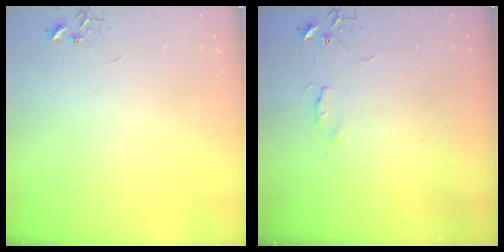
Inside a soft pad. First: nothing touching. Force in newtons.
{"total": 4.6, "press": 4.6, "slide": 0.7}